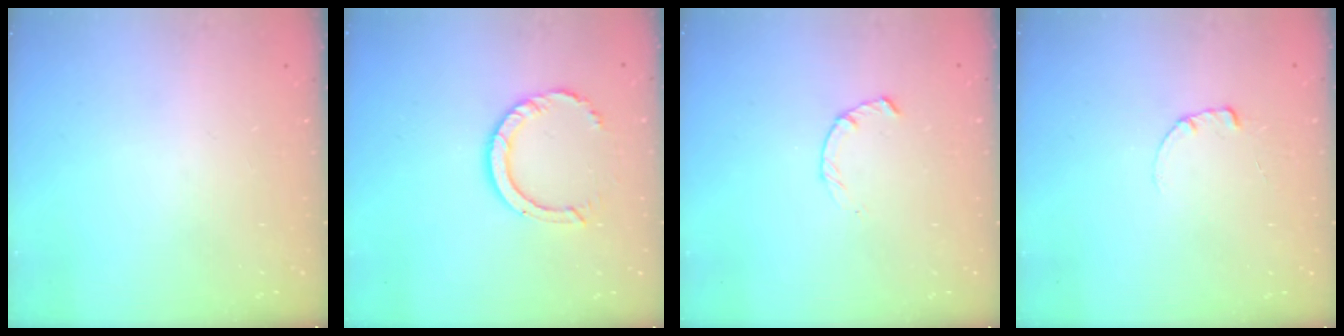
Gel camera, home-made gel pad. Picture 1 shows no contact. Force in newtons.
{"total": 8.3, "press": 8.2, "slide": 0.6}
{"total": 2.3, "press": 2.2, "slide": 0.4}
{"total": 0.6, "press": 0.6, "slide": 0.1}